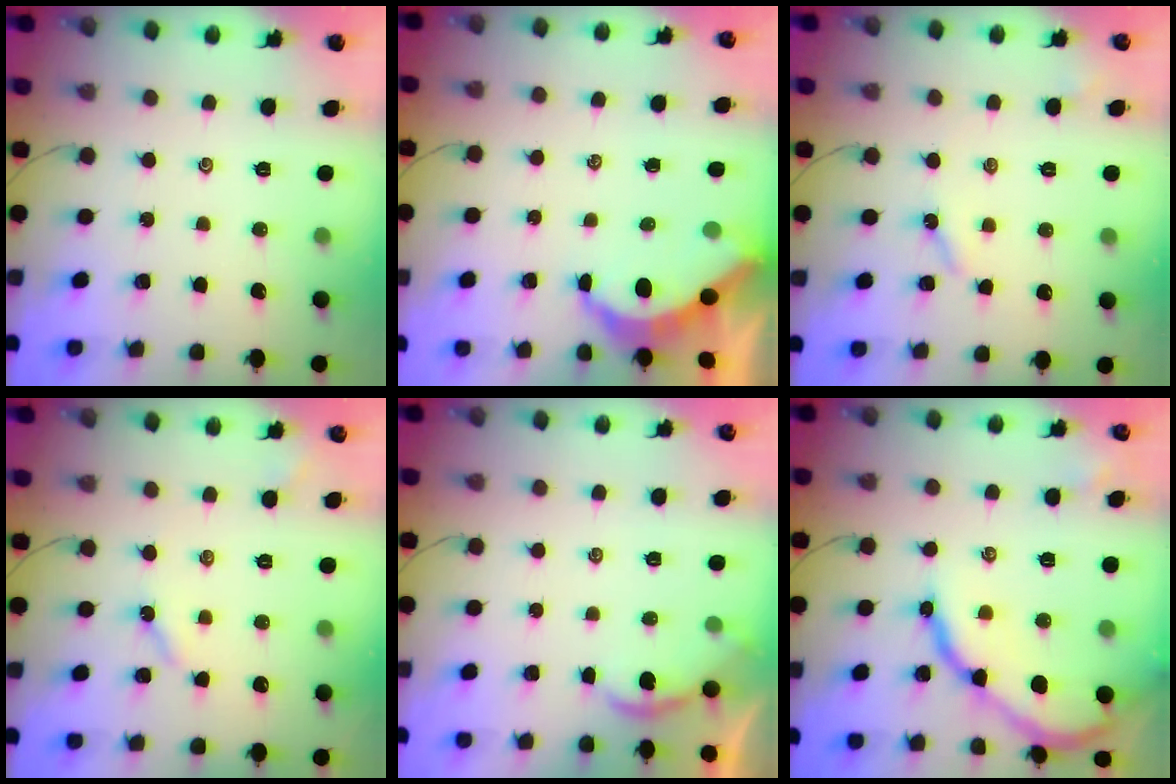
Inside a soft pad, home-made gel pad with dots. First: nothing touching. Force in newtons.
{"total": 5.3, "press": 5.3, "slide": 0.4}
{"total": 3.0, "press": 2.9, "slide": 0.6}
{"total": 3.5, "press": 3.4, "slide": 0.4}
{"total": 1.2, "press": 1.1, "slide": 0.1}
{"total": 12.5, "press": 12.4, "slide": 0.8}